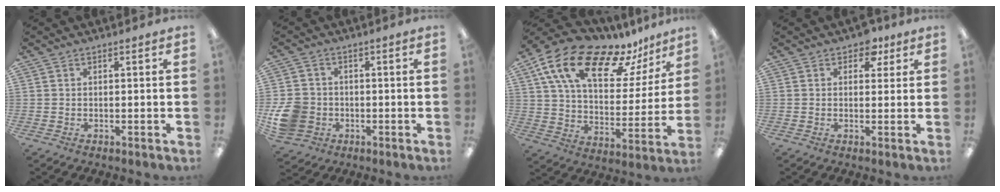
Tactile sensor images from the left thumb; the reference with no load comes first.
{"total": 9.1, "force": [-1.9, 7.9, 4.0], "torque": [-0.099, 0.020, -0.033]}
{"total": 20.2, "force": [13.8, 9.0, 11.7], "torque": [-0.211, -0.082, 0.242]}
{"total": 4.2, "force": [2.6, 2.7, 2.0], "torque": [-0.012, -0.005, 0.041]}